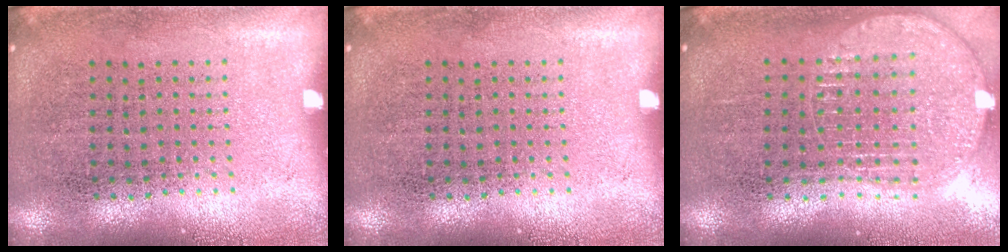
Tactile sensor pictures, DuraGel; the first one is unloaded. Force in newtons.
{"total": 0.0}
{"total": 1.5, "press": 1.4, "slide": 0.6}